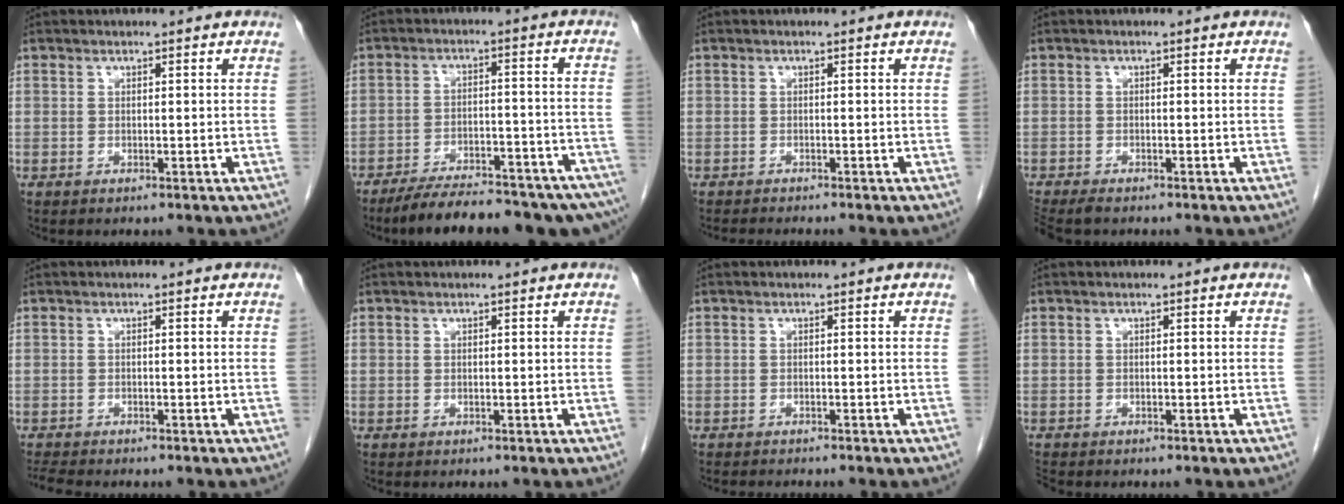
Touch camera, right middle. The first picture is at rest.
{"total": 20.3, "force": [-16.8, 4.2, 10.6], "torque": [-0.115, 0.003, -0.228]}
{"total": 3.0, "force": [-2.8, -0.2, 1.1], "torque": [-0.016, -0.009, -0.042]}
{"total": 4.1, "force": [-3.4, 1.1, 1.9], "torque": [-0.032, -0.011, -0.055]}
{"total": 3.1, "force": [-2.9, 0.2, 1.2], "torque": [-0.025, -0.013, -0.047]}
{"total": 0.0}
{"total": 2.1, "force": [-2.0, -0.1, 0.7], "torque": [-0.013, -0.006, -0.026]}
{"total": 1.2, "force": [-1.1, 0.3, 0.3], "torque": [-0.012, -0.004, -0.020]}